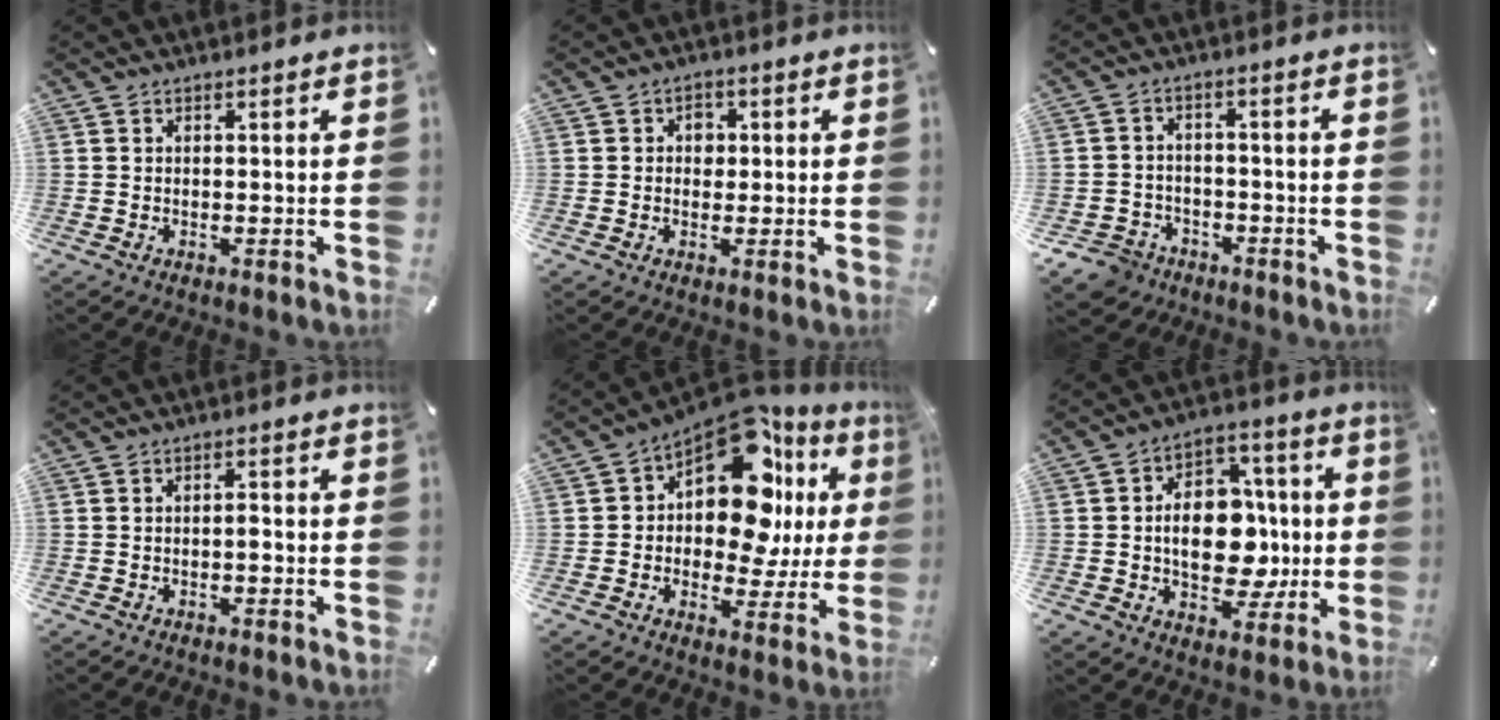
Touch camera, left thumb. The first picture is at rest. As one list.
[{"total": 3.1, "force": [0.1, 2.7, 1.6], "torque": [-0.009, -0.002, -0.007]}, {"total": 5.4, "force": [-3.4, 4.1, 1.2], "torque": [-0.037, 0.016, -0.068]}, {"total": 1.6, "force": [-0.4, 0.7, 1.4], "torque": [-0.027, 0.003, -0.009]}, {"total": 17.8, "force": [7.3, 9.8, 13.0], "torque": [-0.210, -0.064, 0.118]}, {"total": 15.5, "force": [-1.2, 11.1, 10.7], "torque": [-0.172, 0.005, -0.017]}]